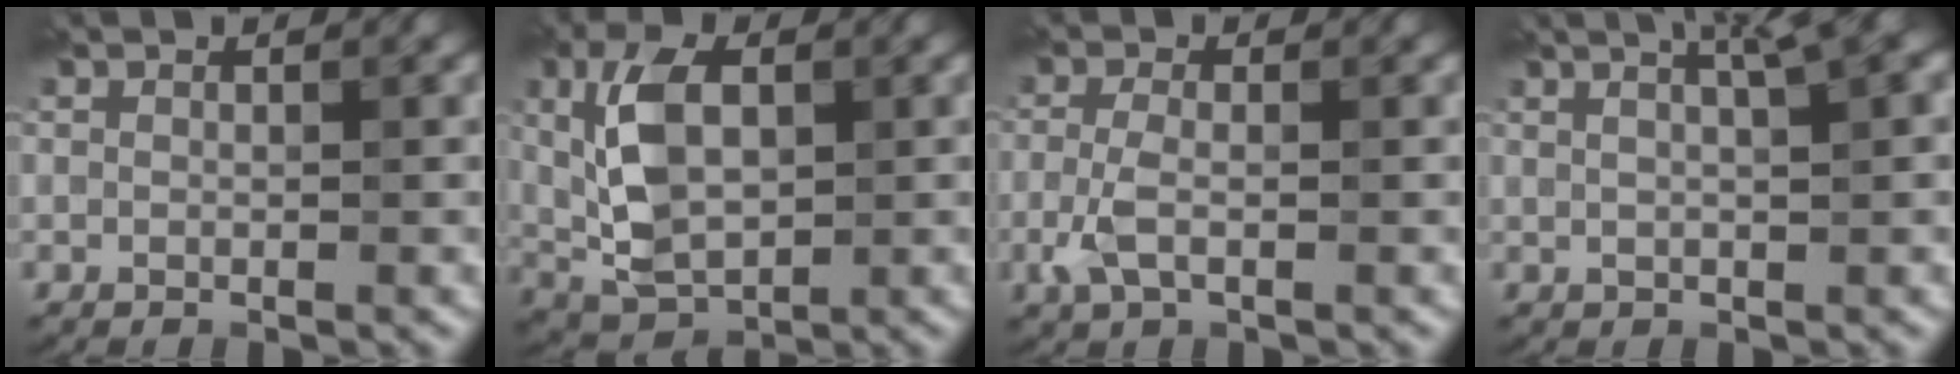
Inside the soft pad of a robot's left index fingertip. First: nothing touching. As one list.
[{"total": 6.7, "force": [0.9, 3.9, 5.4], "torque": [-0.118, 0.007, 0.018]}, {"total": 2.4, "force": [-0.7, 1.1, 2.0], "torque": [-0.054, -0.001, -0.019]}, {"total": 4.3, "force": [2.4, 0.8, 3.5], "torque": [-0.044, 0.019, 0.023]}]